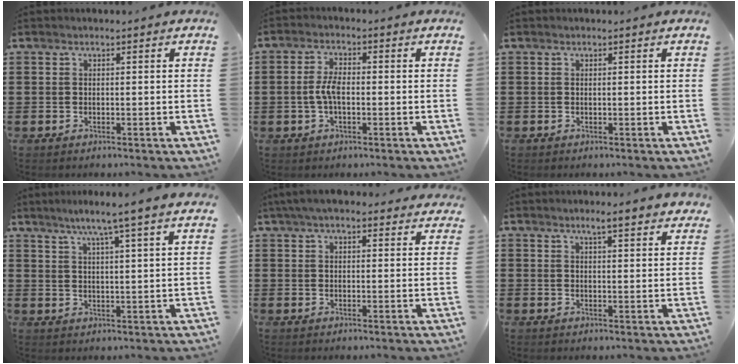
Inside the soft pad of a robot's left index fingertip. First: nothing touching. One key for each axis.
{"total": 4.2, "fx": -0.6, "fy": 1.9, "fz": 3.8, "tx": -0.084, "ty": 0.002, "tz": -0.015}
{"total": 0.0}
{"total": 5.6, "fx": 4.4, "fy": -1.1, "fz": 3.3, "tx": -0.078, "ty": -0.013, "tz": 0.073}
{"total": 4.9, "fx": 4.2, "fy": 1.2, "fz": 2.3, "tx": -0.056, "ty": -0.001, "tz": 0.077}
{"total": 3.9, "fx": 3.2, "fy": 0.2, "fz": 2.2, "tx": -0.050, "ty": 0.000, "tz": 0.056}